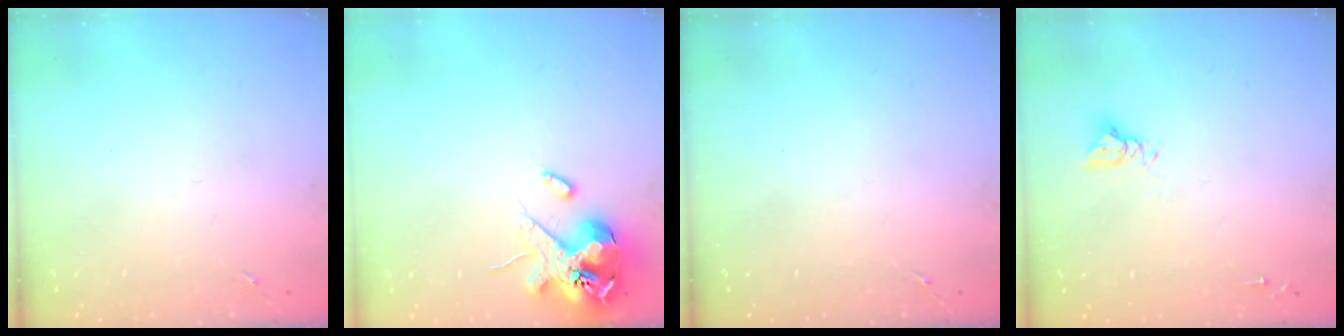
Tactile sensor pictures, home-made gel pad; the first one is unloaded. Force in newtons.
{"total": 14.7, "press": 14.5, "slide": 2.1}
{"total": 0.0}
{"total": 5.5, "press": 5.5, "slide": 0.5}